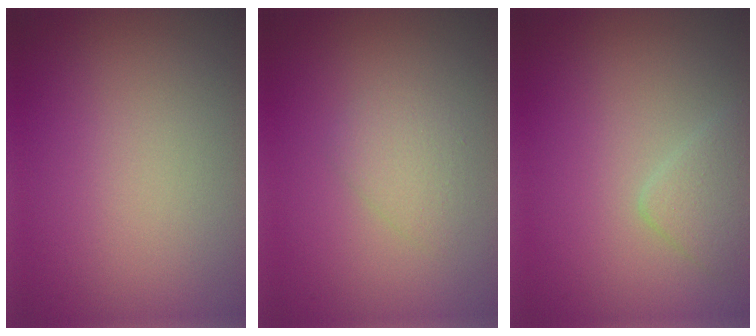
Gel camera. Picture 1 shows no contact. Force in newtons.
{"total": 1.6, "press": 1.6, "slide": 0.0}
{"total": 1.9, "press": 1.9, "slide": 0.0}